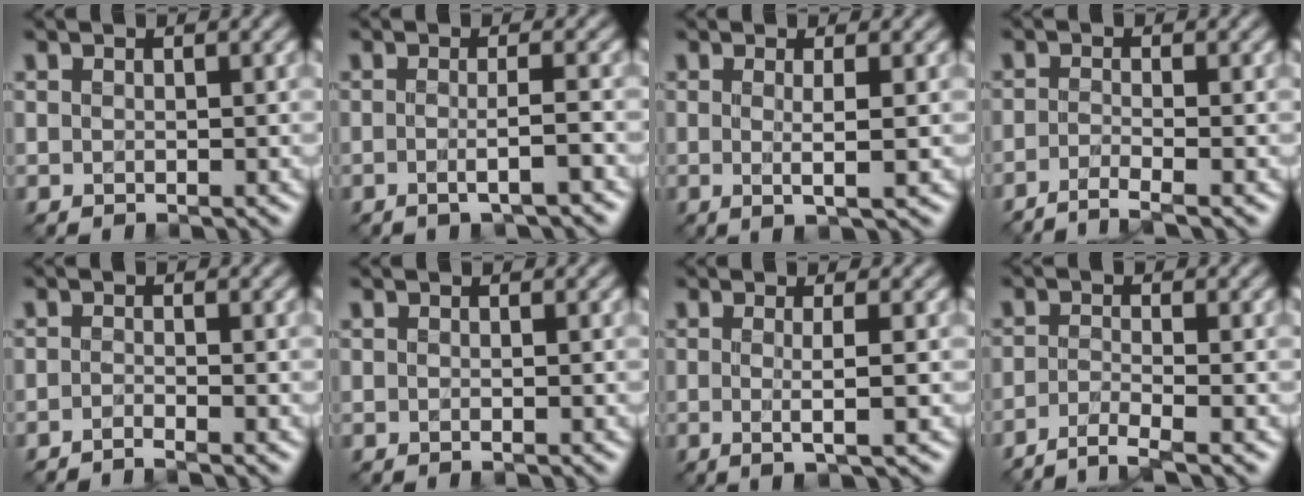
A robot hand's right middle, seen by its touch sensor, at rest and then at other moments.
{"total": 2.5, "force": [-0.8, 0.6, 2.3], "torque": [-0.030, -0.002, -0.018]}
{"total": 2.3, "force": [-0.1, 0.4, 2.2], "torque": [-0.039, -0.004, -0.004]}
{"total": 2.5, "force": [-1.8, 0.4, 1.7], "torque": [-0.020, -0.005, -0.051]}
{"total": 1.3, "force": [-1.2, 0.1, 0.6], "torque": [0.000, -0.007, -0.030]}
{"total": 0.0}
{"total": 2.6, "force": [-0.2, 0.5, 2.5], "torque": [-0.041, -0.007, -0.007]}
{"total": 2.8, "force": [-2.1, 0.4, 1.8], "torque": [-0.026, -0.003, -0.057]}